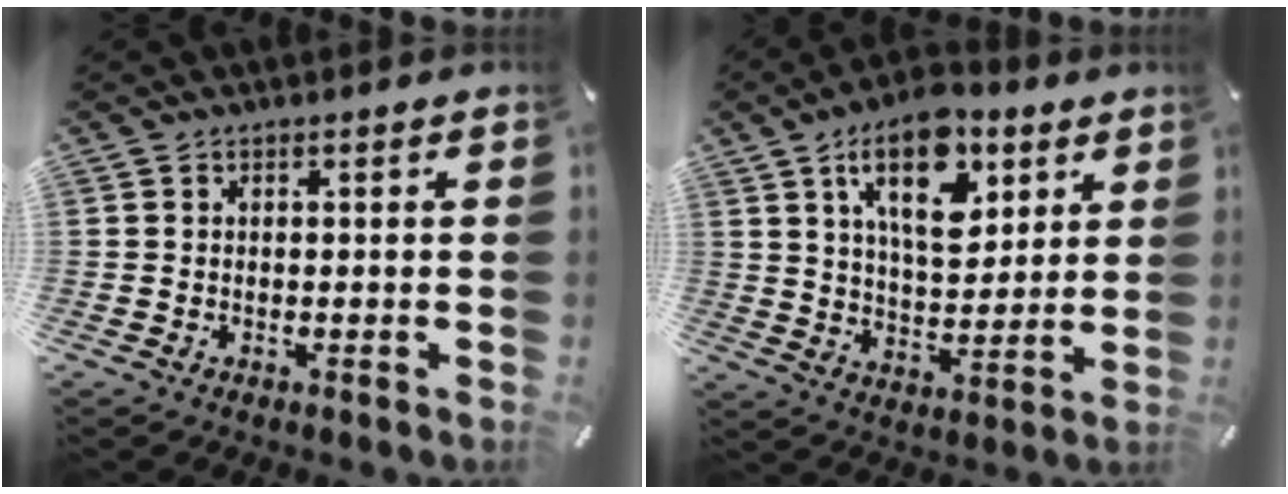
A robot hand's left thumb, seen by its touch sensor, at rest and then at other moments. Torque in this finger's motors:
{"motor_torque": [1.05, 0.29, 1.39, -1.38, 0.20]}